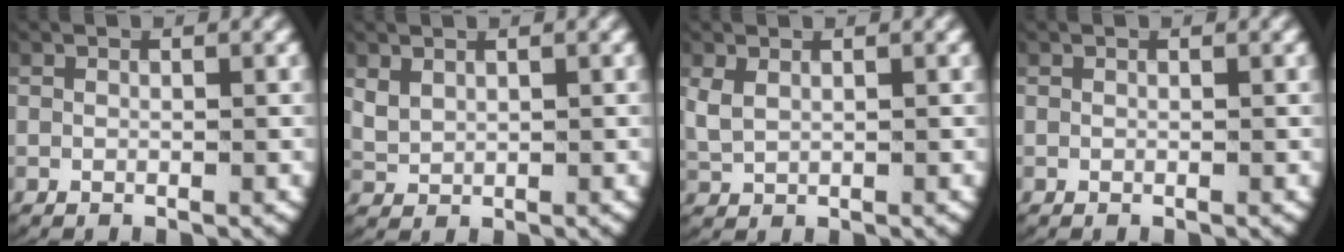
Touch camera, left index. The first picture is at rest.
{"total": 2.4, "force": [0.8, 2.0, 0.9], "torque": [-0.038, -0.009, 0.026]}
{"total": 2.5, "force": [0.7, 1.9, 1.4], "torque": [-0.044, -0.004, 0.022]}
{"total": 0.0}